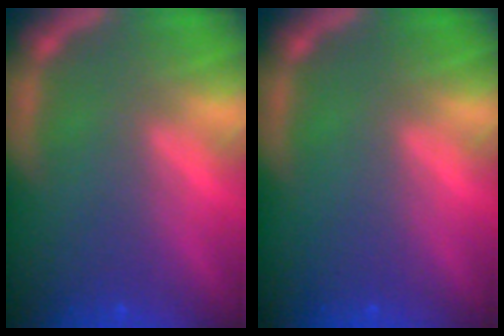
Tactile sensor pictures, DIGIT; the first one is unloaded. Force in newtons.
{"total": 0.0}